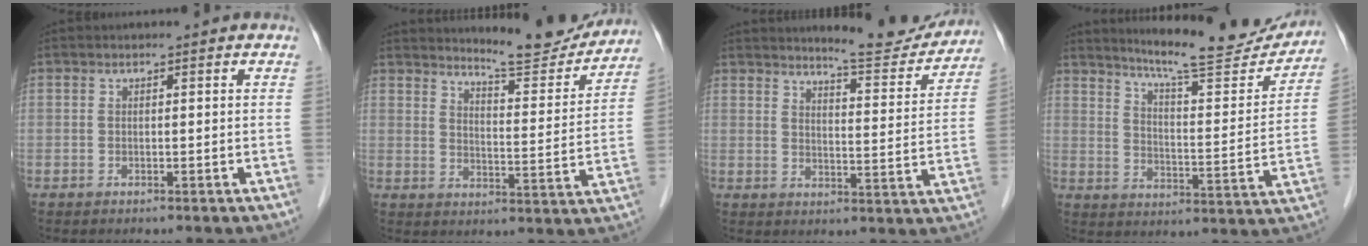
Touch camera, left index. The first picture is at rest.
{"total": 12.3, "force": [11.9, 0.8, 2.9], "torque": [-0.041, -0.029, 0.156]}
{"total": 10.9, "force": [10.6, 0.8, 2.6], "torque": [-0.032, -0.026, 0.132]}
{"total": 18.0, "force": [16.9, 1.2, 6.1], "torque": [-0.096, -0.054, 0.224]}